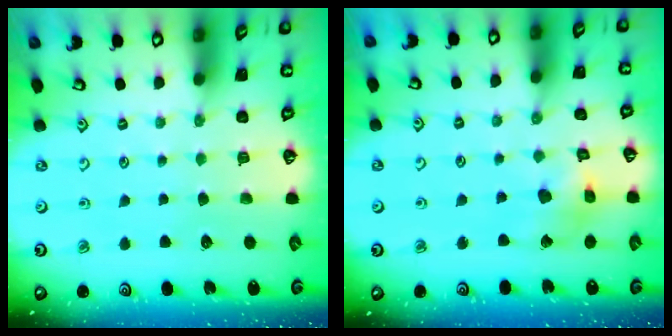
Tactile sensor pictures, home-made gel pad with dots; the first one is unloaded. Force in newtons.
{"total": 10.2, "press": 10.1, "slide": 1.5}